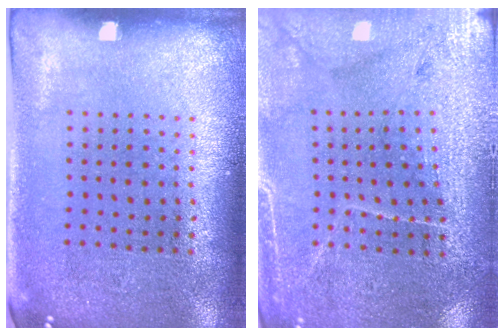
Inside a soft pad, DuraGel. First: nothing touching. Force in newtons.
{"total": 3.0, "press": 2.9, "slide": 0.4}